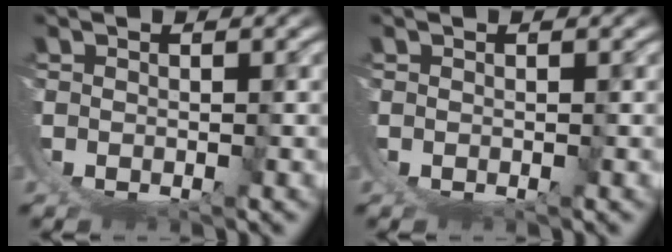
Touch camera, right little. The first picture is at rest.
{"total": 0.0}